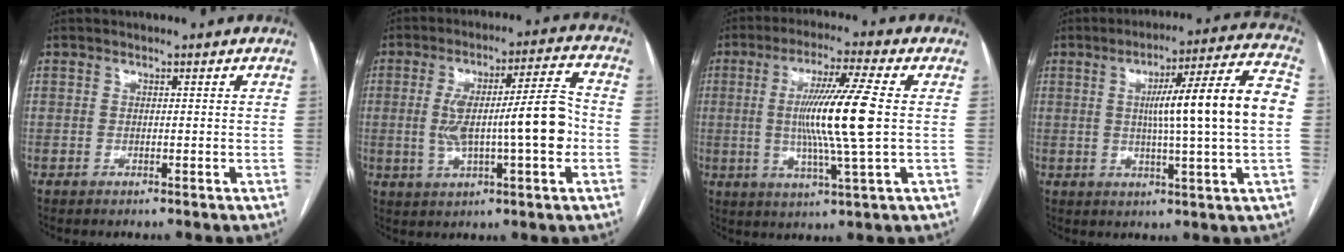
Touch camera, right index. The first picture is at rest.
{"total": 13.4, "force": [-1.2, 1.7, 13.2], "torque": [-0.226, 0.023, -0.013]}
{"total": 12.5, "force": [0.5, -0.9, 12.5], "torque": [-0.237, -0.007, 0.007]}
{"total": 15.4, "force": [0.9, -0.5, 15.3], "torque": [-0.235, 0.018, 0.012]}